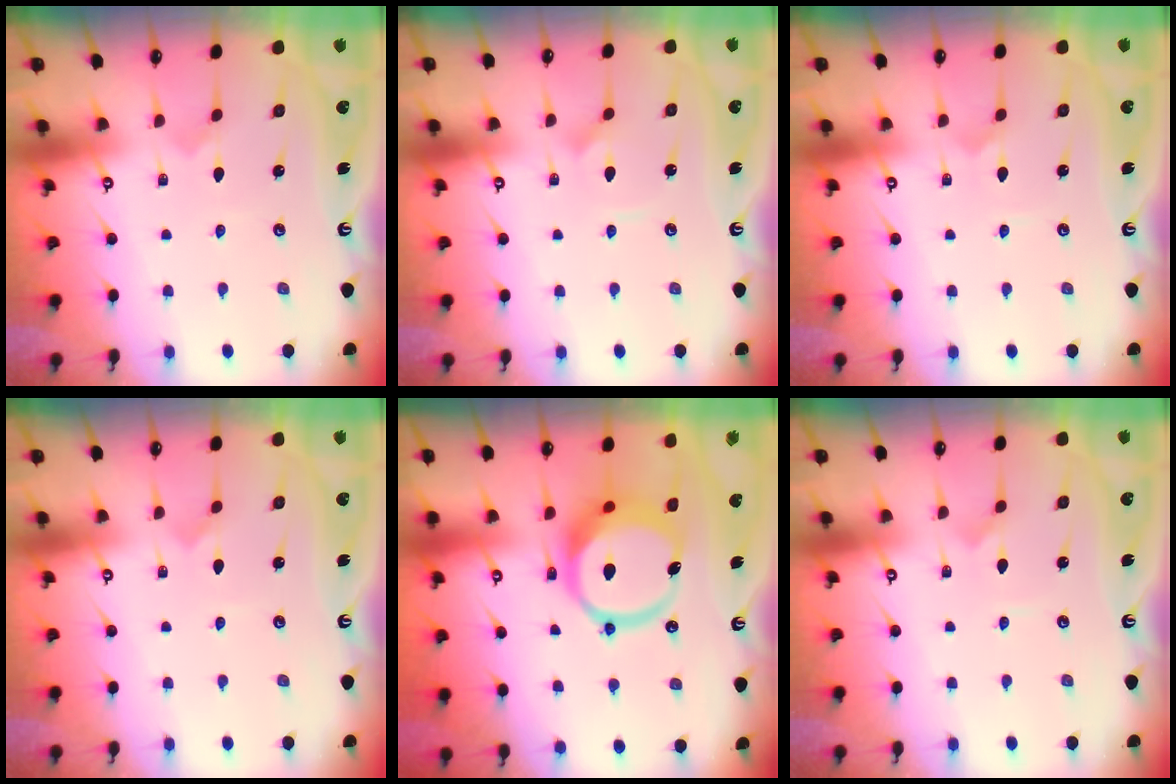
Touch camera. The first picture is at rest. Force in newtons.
{"total": 3.2, "press": 3.1, "slide": 0.3}
{"total": 0.0}
{"total": 0.0}
{"total": 14.3, "press": 14.2, "slide": 1.9}
{"total": 0.0}